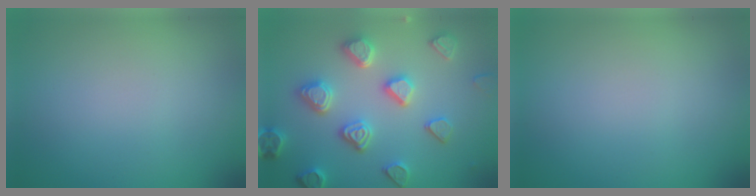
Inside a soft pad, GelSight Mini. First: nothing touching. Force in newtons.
{"total": 4.9, "press": 4.7, "slide": 1.3}
{"total": 0.0}